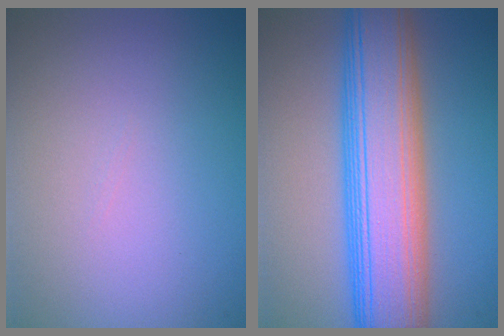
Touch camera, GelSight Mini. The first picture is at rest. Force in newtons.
{"total": 11.1, "press": 11.1, "slide": 0.6}